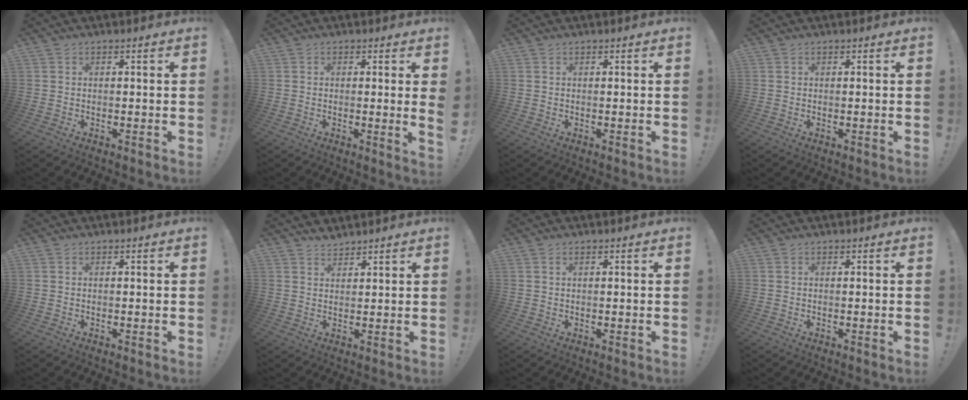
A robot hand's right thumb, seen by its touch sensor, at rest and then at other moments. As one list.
[{"total": 2.6, "force": [0.5, -0.6, 2.5], "torque": [-0.027, -0.014, 0.007]}, {"total": 0.0}, {"total": 0.0}, {"total": 0.0}, {"total": 2.9, "force": [2.8, 0.8, 0.0], "torque": [0.010, -0.021, 0.050]}, {"total": 0.8, "force": [0.6, 0.3, 0.5], "torque": [-0.011, 0.001, 0.011]}, {"total": 0.0}]